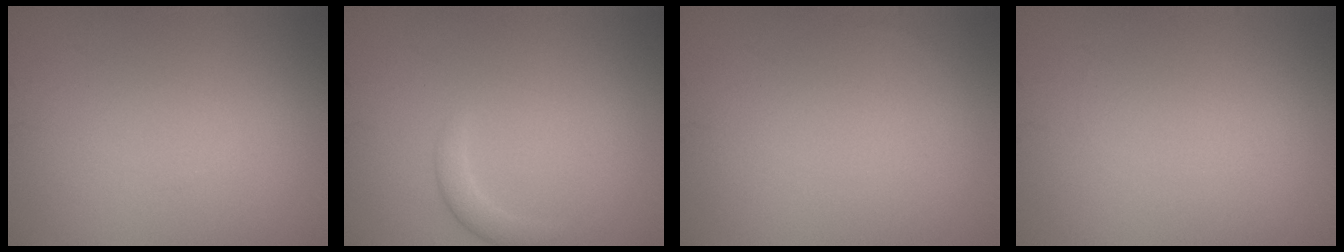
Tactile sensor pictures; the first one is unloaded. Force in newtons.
{"total": 1.2, "press": 1.2, "slide": 0.1}
{"total": 0.0}
{"total": 0.0}